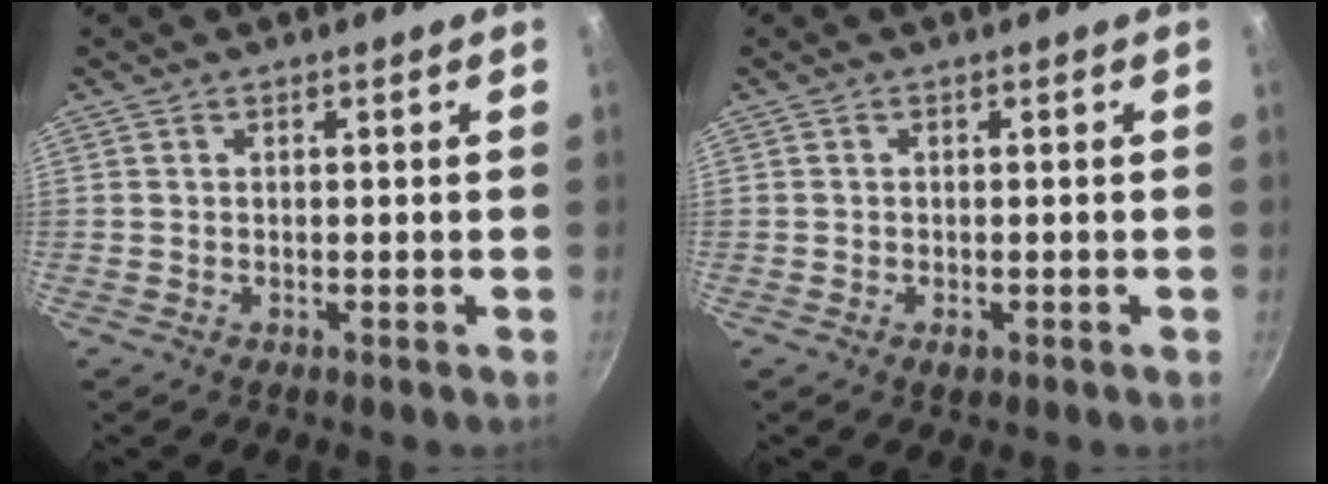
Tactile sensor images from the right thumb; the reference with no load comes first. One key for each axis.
{"total": 1.3, "fx": -0.6, "fy": 0.8, "fz": 0.8, "tx": -0.014, "ty": 0.000, "tz": -0.010}